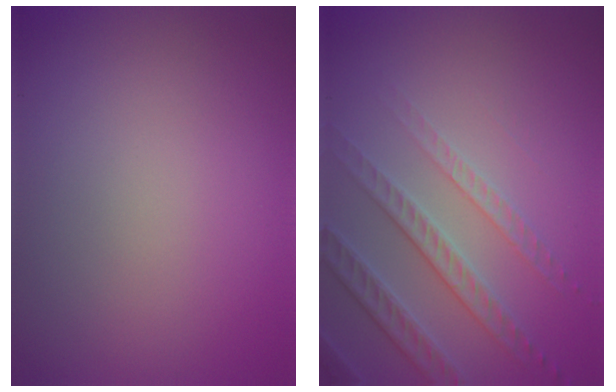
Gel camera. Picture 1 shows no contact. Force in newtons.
{"total": 4.4, "press": 3.3, "slide": 2.9}